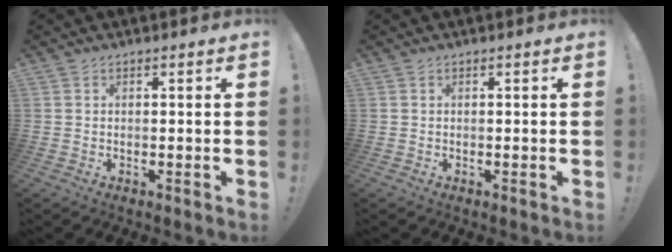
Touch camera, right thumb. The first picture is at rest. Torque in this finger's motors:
{"motor_torque": [-0.35, -0.35, 0.00, 0.00, 0.00]}